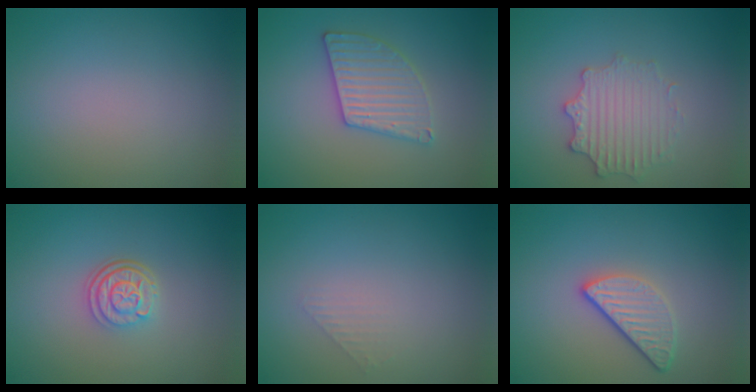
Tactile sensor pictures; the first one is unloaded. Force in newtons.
{"total": 3.4, "press": 3.4, "slide": 0.4}
{"total": 2.9, "press": 2.9, "slide": 0.2}
{"total": 3.2, "press": 2.5, "slide": 2.0}
{"total": 1.0, "press": 1.0, "slide": 0.1}
{"total": 3.2, "press": 2.6, "slide": 1.9}